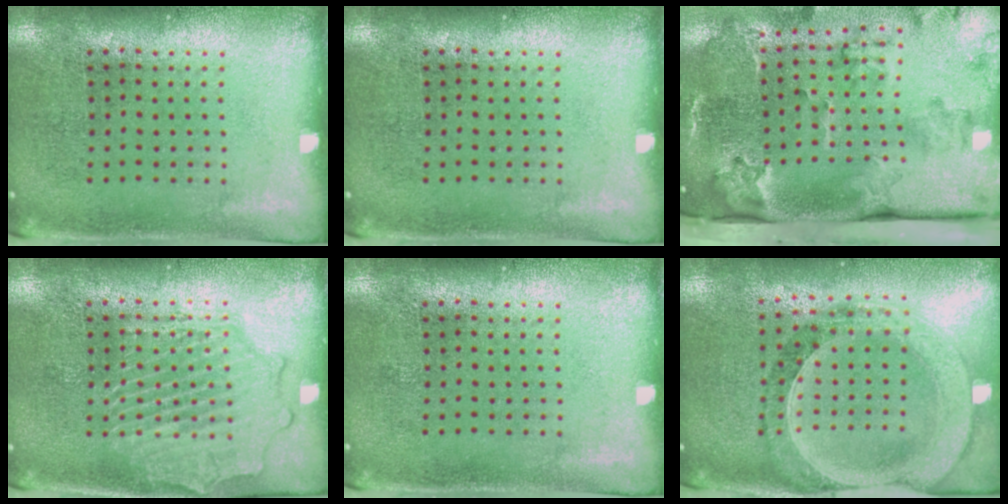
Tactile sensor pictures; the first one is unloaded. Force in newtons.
{"total": 0.0}
{"total": 4.1, "press": 2.7, "slide": 3.0}
{"total": 2.9, "press": 2.9, "slide": 0.3}
{"total": 0.0}
{"total": 1.5, "press": 1.4, "slide": 0.4}